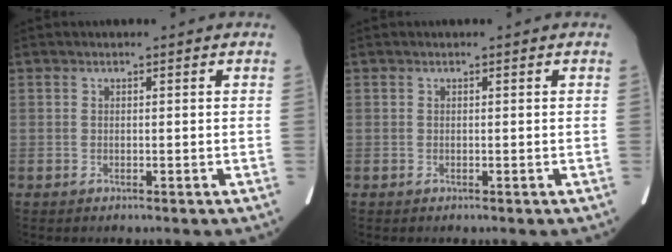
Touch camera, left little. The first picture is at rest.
{"total": 0.0}